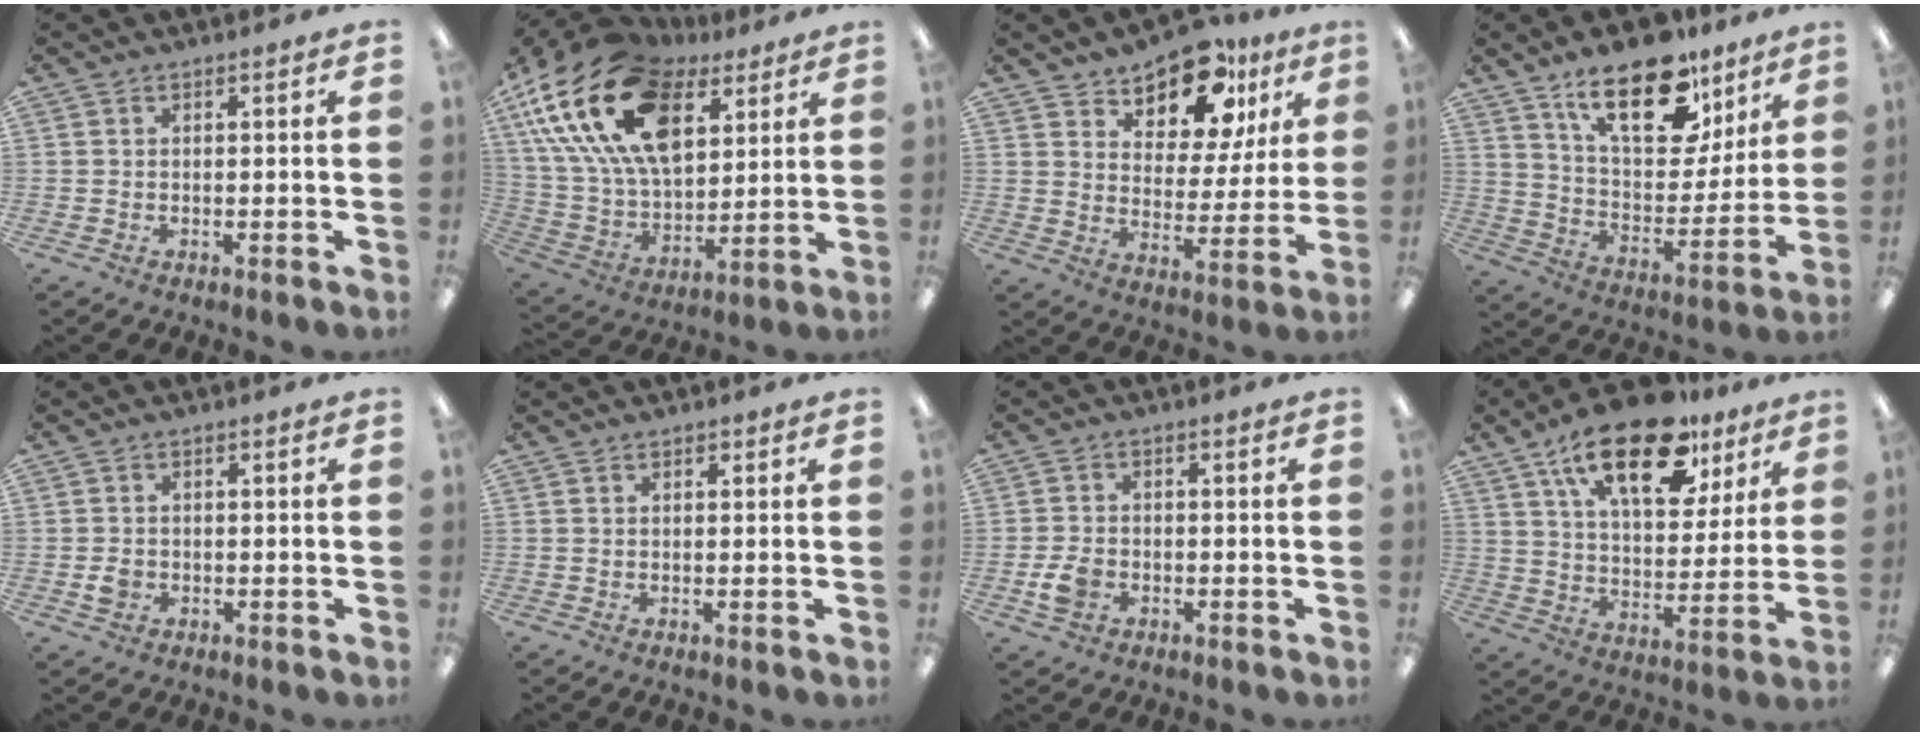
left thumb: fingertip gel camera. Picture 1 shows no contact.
{"total": 25.4, "force": [11.9, 14.8, 16.8], "torque": [-0.343, -0.047, 0.212]}
{"total": 13.5, "force": [10.6, 6.4, 5.4], "torque": [-0.087, -0.069, 0.191]}
{"total": 22.6, "force": [14.1, 10.6, 14.1], "torque": [-0.220, -0.076, 0.242]}
{"total": 2.4, "force": [-0.6, 2.1, 1.2], "torque": [-0.011, 0.000, -0.013]}
{"total": 1.0, "force": [0.6, 0.7, 0.5], "torque": [-0.002, -0.002, 0.009]}
{"total": 4.7, "force": [-1.6, 3.5, 2.7], "torque": [-0.054, 0.006, -0.029]}
{"total": 21.6, "force": [13.0, 10.1, 13.9], "torque": [-0.213, -0.063, 0.218]}